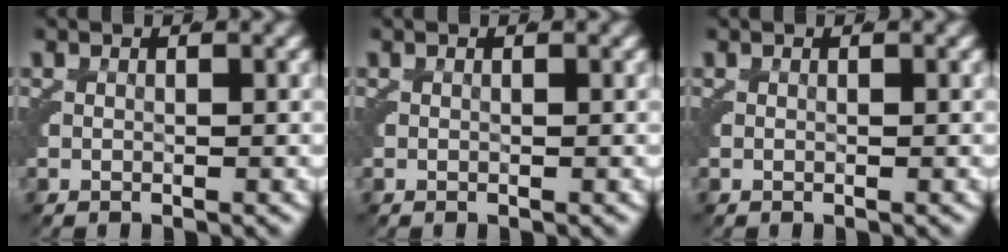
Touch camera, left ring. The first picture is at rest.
{"total": 0.0}
{"total": 0.0}